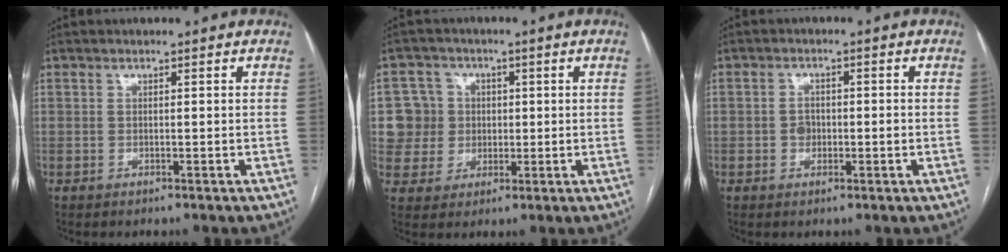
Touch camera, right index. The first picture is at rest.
{"total": 6.9, "force": [0.9, 6.9, 0.4], "torque": [-0.005, 0.022, 0.023]}
{"total": 2.2, "force": [-0.4, 1.7, 1.4], "torque": [-0.021, 0.006, -0.002]}